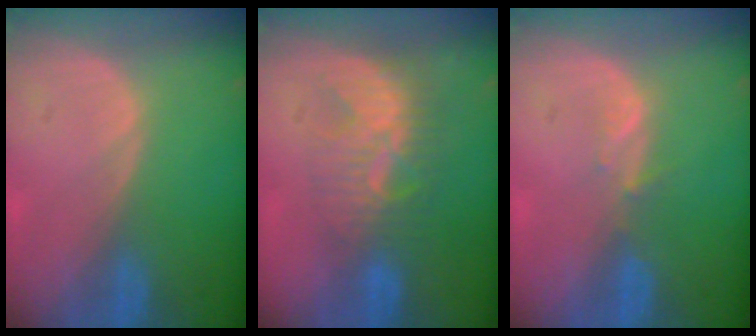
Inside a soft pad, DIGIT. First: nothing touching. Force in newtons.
{"total": 8.1, "press": 7.4, "slide": 3.4}
{"total": 1.7, "press": 1.5, "slide": 0.8}